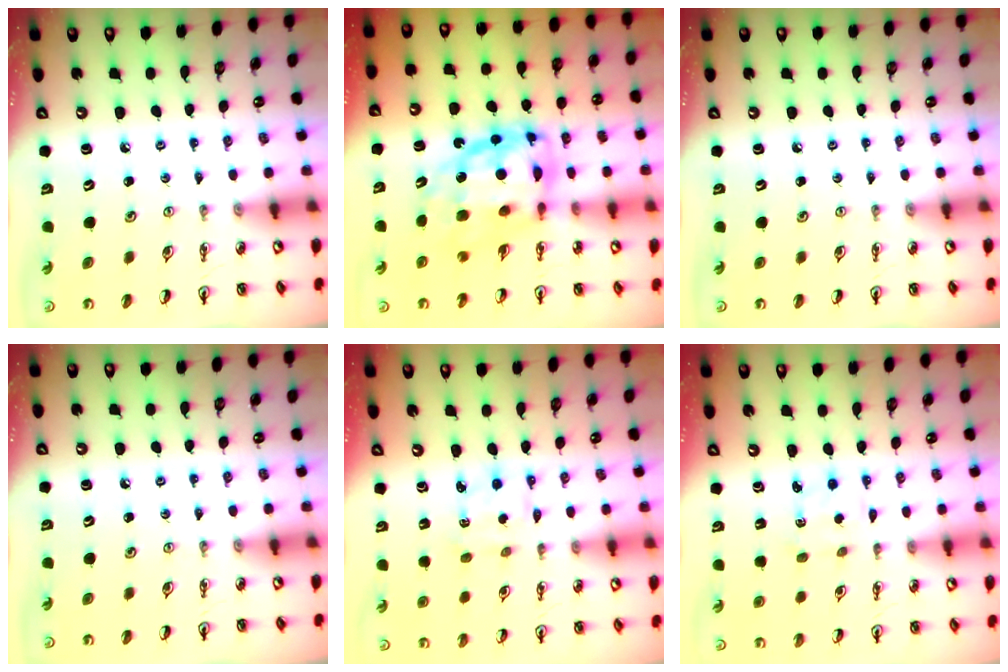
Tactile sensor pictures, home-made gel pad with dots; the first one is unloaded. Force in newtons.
{"total": 14.0, "press": 13.9, "slide": 1.2}
{"total": 0.0}
{"total": 0.0}
{"total": 2.4, "press": 2.3, "slide": 0.8}
{"total": 2.0, "press": 2.0, "slide": 0.4}